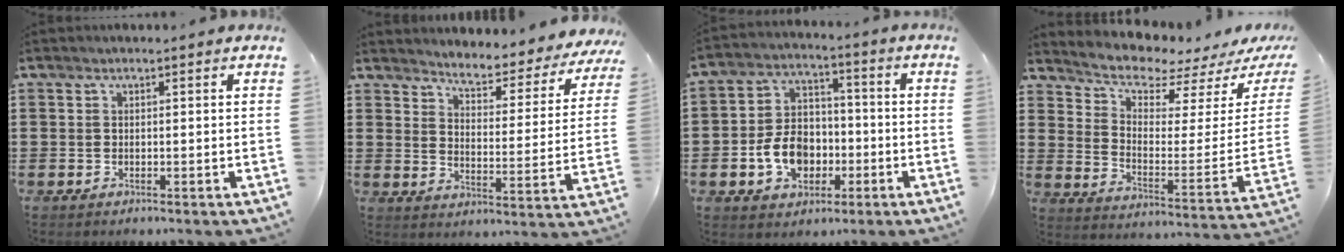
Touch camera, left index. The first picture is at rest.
{"total": 4.1, "force": [4.1, 0.3, 0.7], "torque": [-0.031, -0.041, 0.060]}
{"total": 8.6, "force": [-2.6, 6.6, 4.9], "torque": [-0.120, 0.017, -0.049]}
{"total": 5.3, "force": [5.1, 1.1, 1.2], "torque": [-0.051, -0.050, 0.082]}